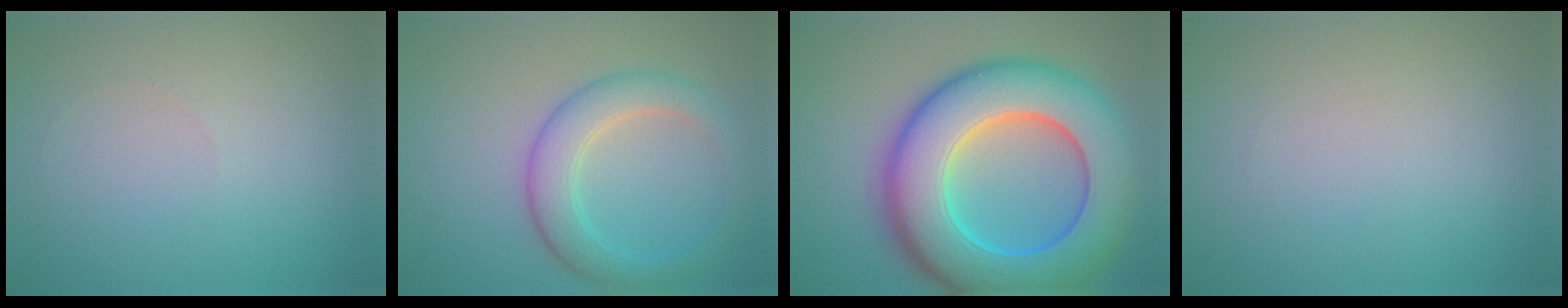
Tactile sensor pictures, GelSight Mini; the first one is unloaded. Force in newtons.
{"total": 4.2, "press": 4.2, "slide": 0.1}
{"total": 13.9, "press": 13.9, "slide": 0.2}
{"total": 0.0}